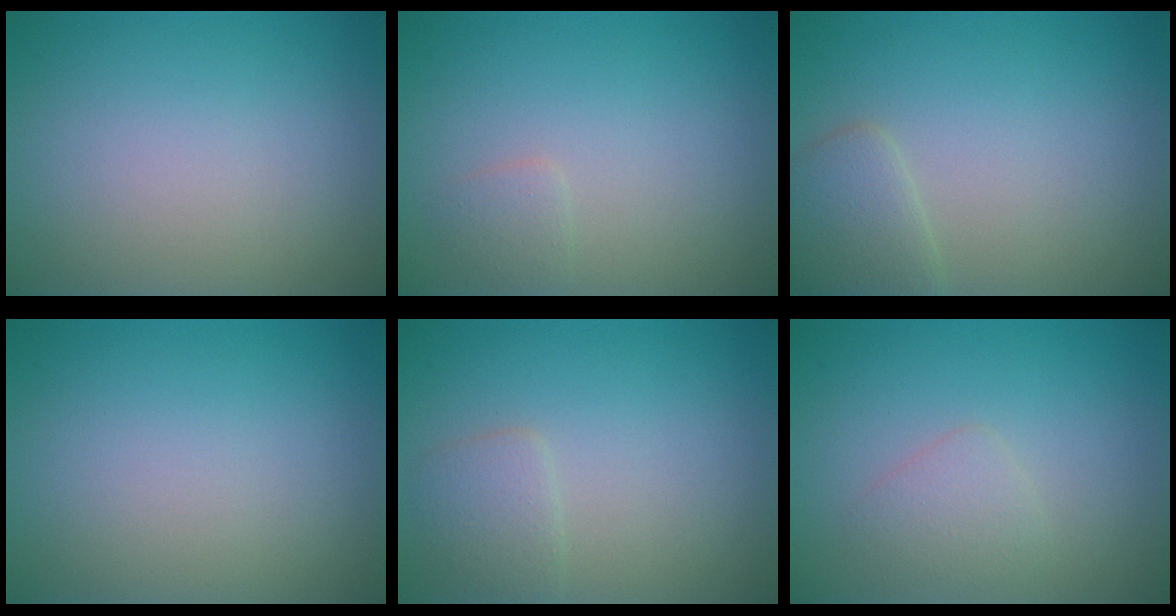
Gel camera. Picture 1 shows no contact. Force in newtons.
{"total": 1.0, "press": 1.0, "slide": 0.0}
{"total": 2.3, "press": 2.3, "slide": 0.1}
{"total": 0.0}
{"total": 1.8, "press": 1.8, "slide": 0.0}
{"total": 1.6, "press": 1.6, "slide": 0.1}